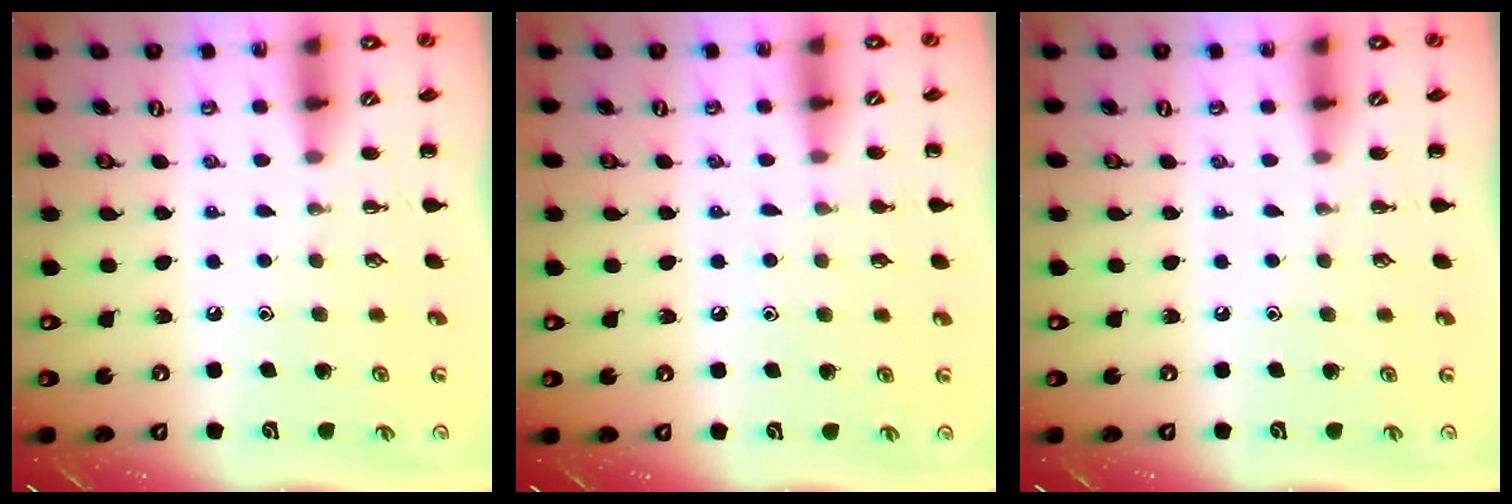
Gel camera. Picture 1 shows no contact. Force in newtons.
{"total": 4.4, "press": 4.1, "slide": 1.5}
{"total": 0.0}